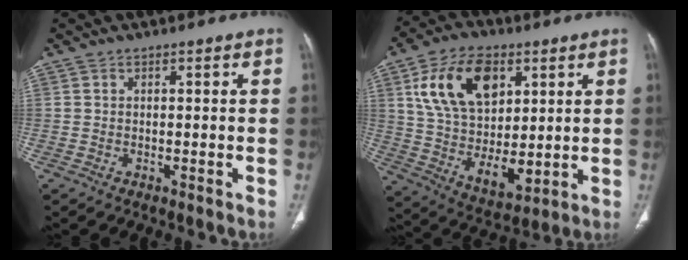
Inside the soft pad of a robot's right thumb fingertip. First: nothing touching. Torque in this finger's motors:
{"motor_torque": [0.33, 3.06, 1.27, -0.13, 0.14]}